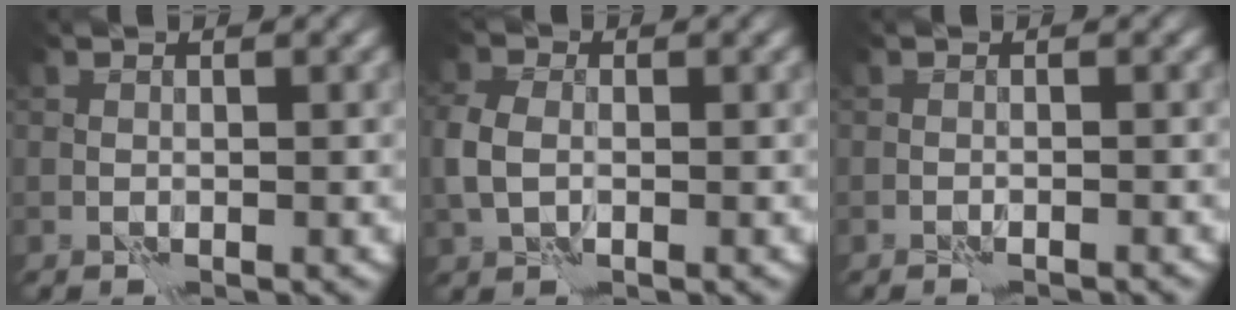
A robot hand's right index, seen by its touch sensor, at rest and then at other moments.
{"total": 2.8, "force": [-0.1, 2.0, 2.0], "torque": [-0.052, 0.001, -0.010]}
{"total": 1.2, "force": [-1.1, -0.1, 0.4], "torque": [-0.014, 0.007, -0.016]}